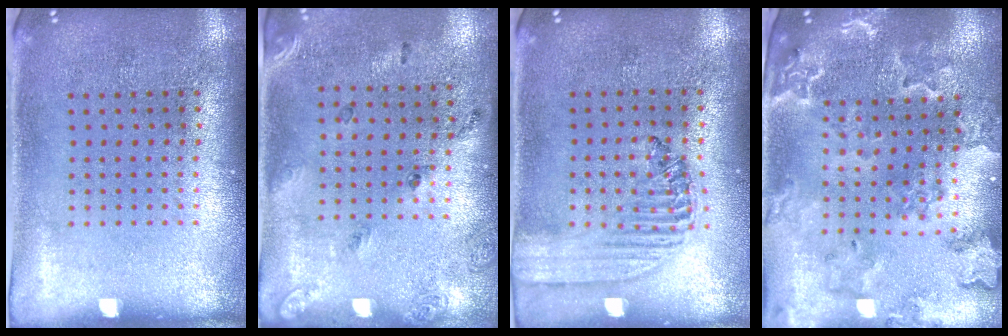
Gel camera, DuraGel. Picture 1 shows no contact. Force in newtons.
{"total": 1.7, "press": 1.0, "slide": 1.4}
{"total": 1.5, "press": 1.3, "slide": 0.7}
{"total": 1.9, "press": 1.9, "slide": 0.3}